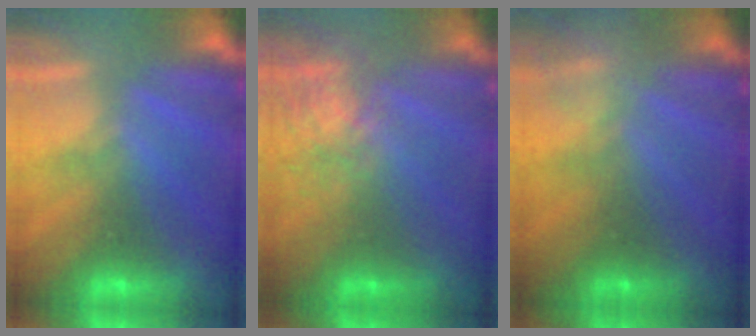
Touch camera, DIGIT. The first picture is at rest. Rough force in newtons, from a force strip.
{"total": 9.0}
{"total": 2.3}